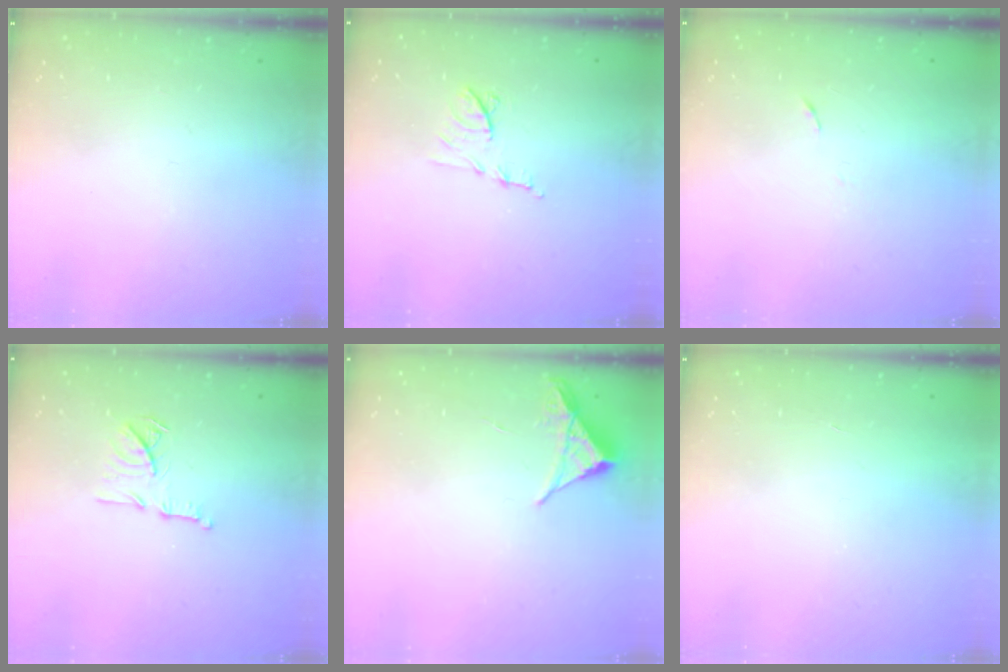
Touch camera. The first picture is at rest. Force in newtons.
{"total": 7.4, "press": 7.4, "slide": 0.4}
{"total": 4.0, "press": 3.6, "slide": 1.7}
{"total": 11.8, "press": 11.8, "slide": 0.7}
{"total": 3.9, "press": 3.8, "slide": 0.5}
{"total": 1.8, "press": 1.8, "slide": 0.1}